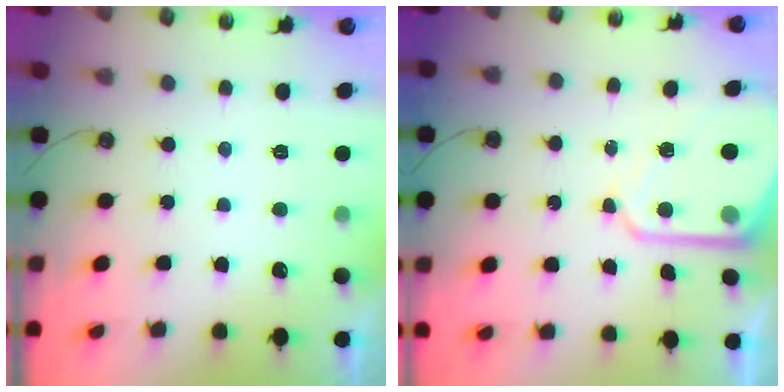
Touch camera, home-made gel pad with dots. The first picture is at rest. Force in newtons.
{"total": 10.5, "press": 10.5, "slide": 0.8}